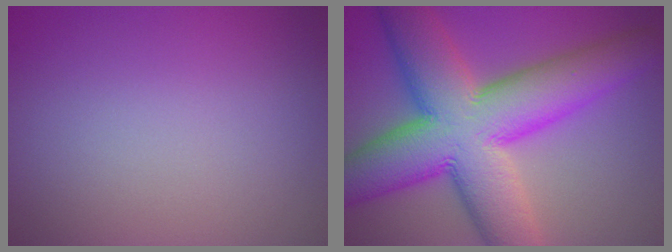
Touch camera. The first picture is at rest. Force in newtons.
{"total": 14.0, "press": 14.0, "slide": 0.5}